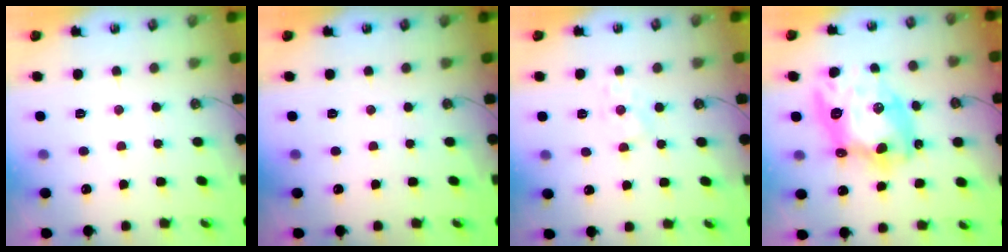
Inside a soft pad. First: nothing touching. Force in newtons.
{"total": 0.0}
{"total": 5.5, "press": 5.5, "slide": 0.8}
{"total": 15.9, "press": 15.8, "slide": 1.9}